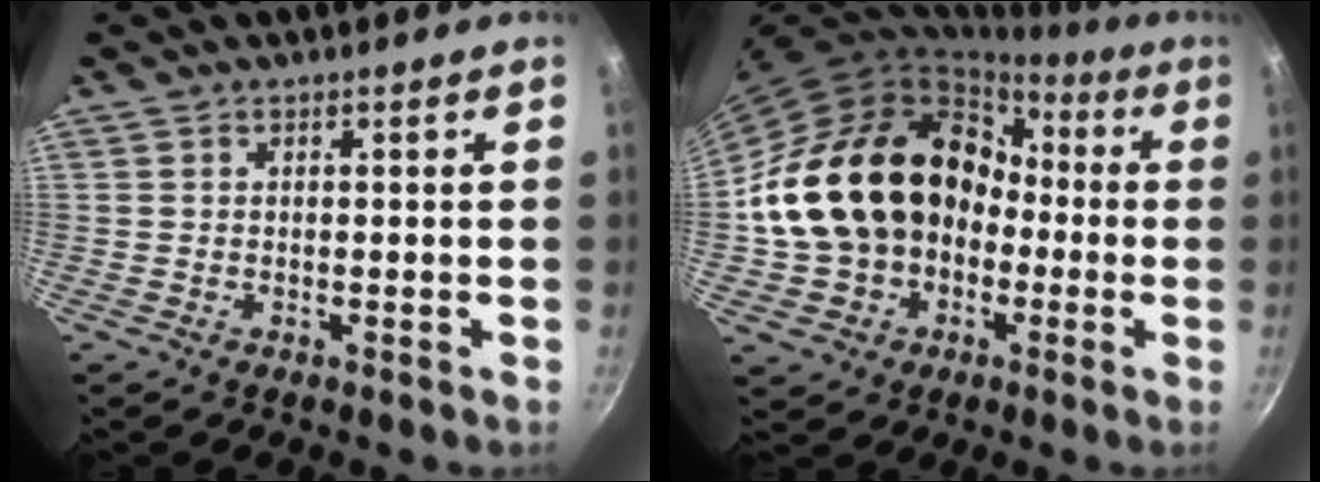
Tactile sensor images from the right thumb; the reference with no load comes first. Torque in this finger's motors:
{"motor_torque": [1.96, 2.76, 1.98, -0.79, 0.45]}